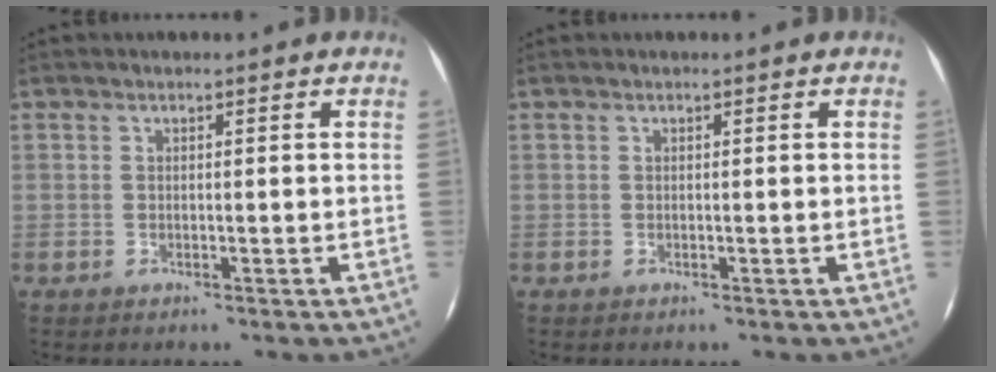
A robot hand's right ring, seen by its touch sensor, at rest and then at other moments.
{"total": 0.0}